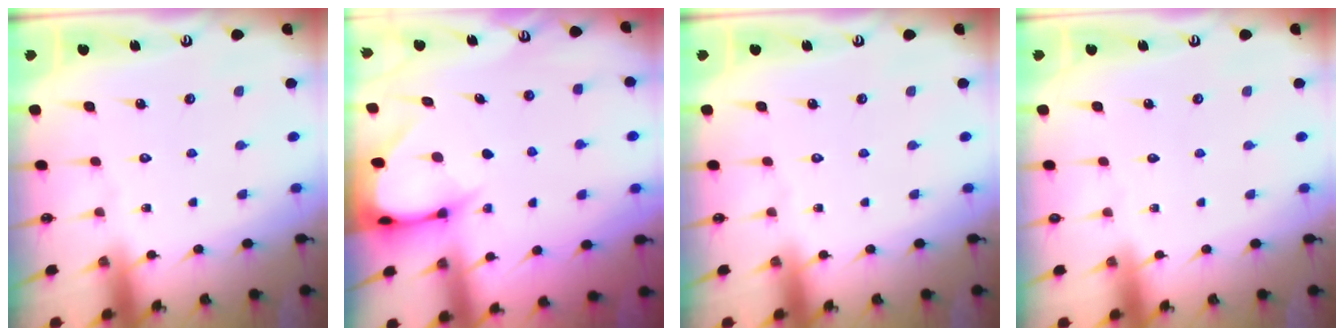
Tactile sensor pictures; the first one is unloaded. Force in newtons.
{"total": 3.9, "press": 3.9, "slide": 0.6}
{"total": 0.0}
{"total": 0.0}